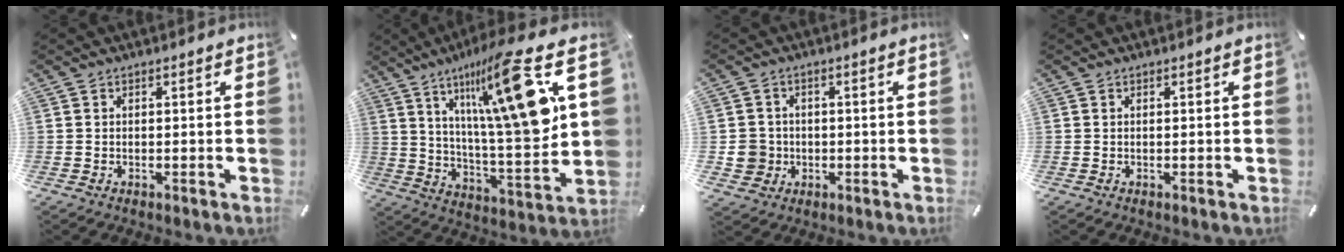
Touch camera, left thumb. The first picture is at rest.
{"total": 22.9, "force": [11.7, 4.8, 19.1], "torque": [-0.303, -0.064, 0.168]}
{"total": 5.6, "force": [-0.5, 5.5, 0.9], "torque": [-0.012, 0.009, -0.007]}
{"total": 0.0}